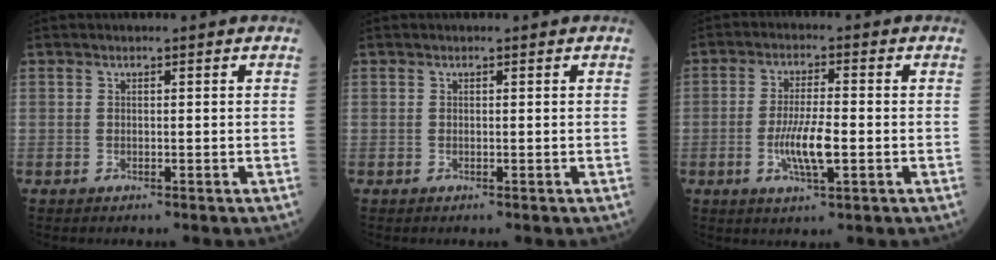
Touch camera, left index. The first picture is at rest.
{"total": 0.0}
{"total": 6.4, "force": [-1.6, 1.1, 6.1], "torque": [-0.118, -0.008, -0.030]}